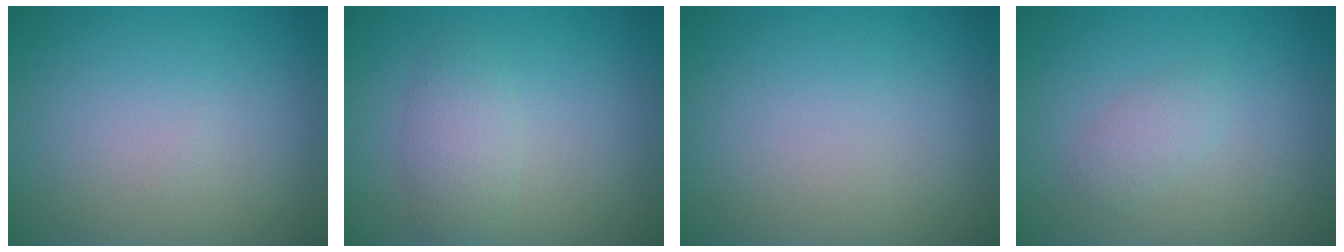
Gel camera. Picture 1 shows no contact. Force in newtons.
{"total": 2.5, "press": 2.5, "slide": 0.2}
{"total": 0.0}
{"total": 1.5, "press": 1.5, "slide": 0.0}